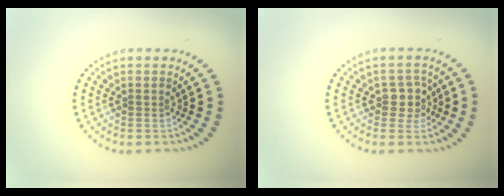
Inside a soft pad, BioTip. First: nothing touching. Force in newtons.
{"total": 2.5, "press": 2.1, "slide": 1.2}